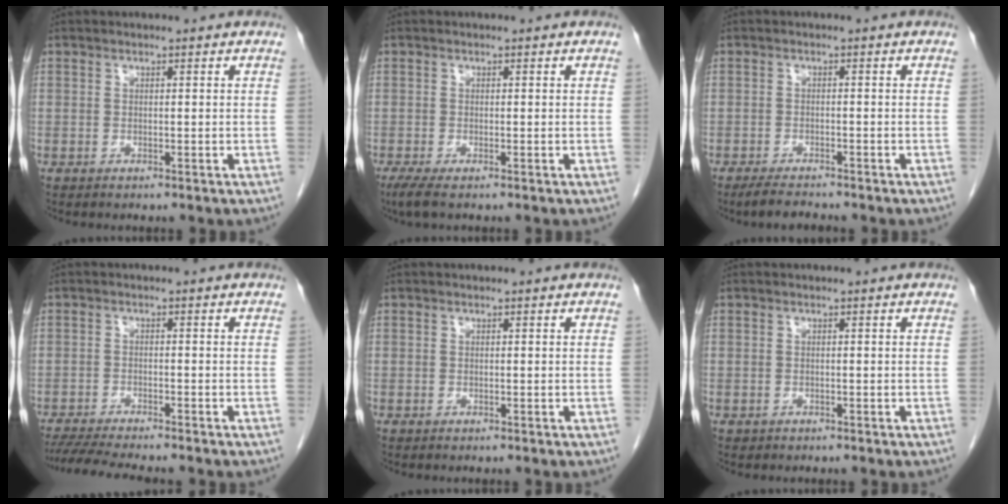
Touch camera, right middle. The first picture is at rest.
{"total": 2.0, "force": [-1.3, 0.2, 1.5], "torque": [-0.036, -0.009, -0.028]}
{"total": 3.0, "force": [-2.7, 0.3, 1.3], "torque": [-0.030, -0.011, -0.046]}
{"total": 8.9, "force": [-7.9, 0.4, 4.1], "torque": [-0.065, -0.017, -0.125]}
{"total": 0.0}
{"total": 0.0}